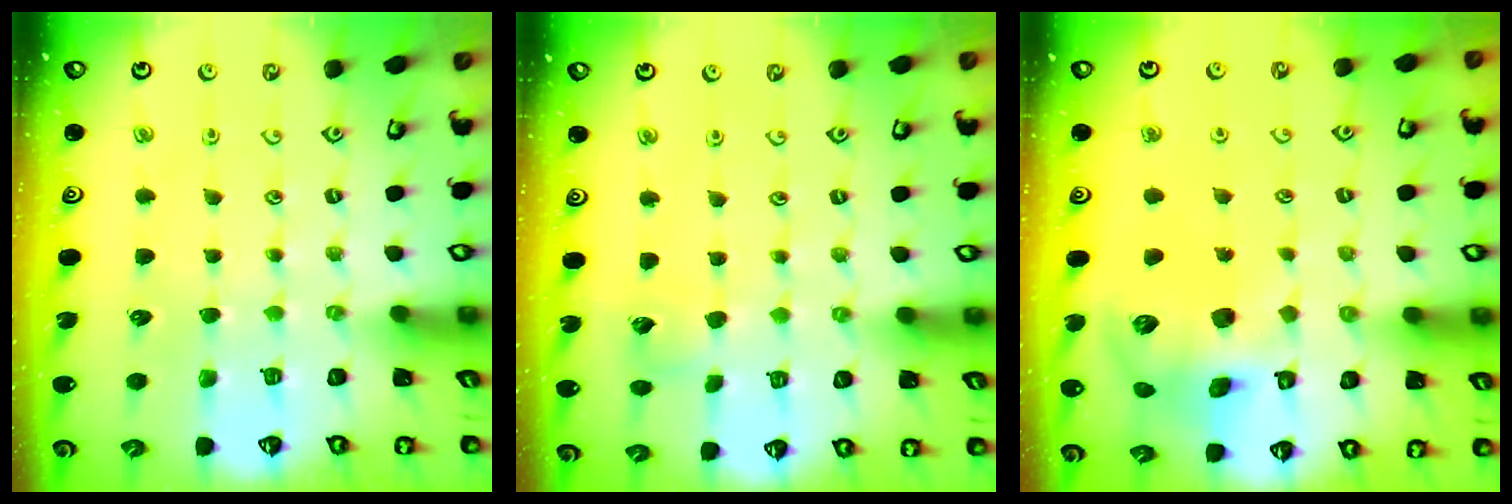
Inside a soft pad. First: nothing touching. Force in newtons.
{"total": 2.5, "press": 2.5, "slide": 0.3}
{"total": 13.5, "press": 13.4, "slide": 2.2}